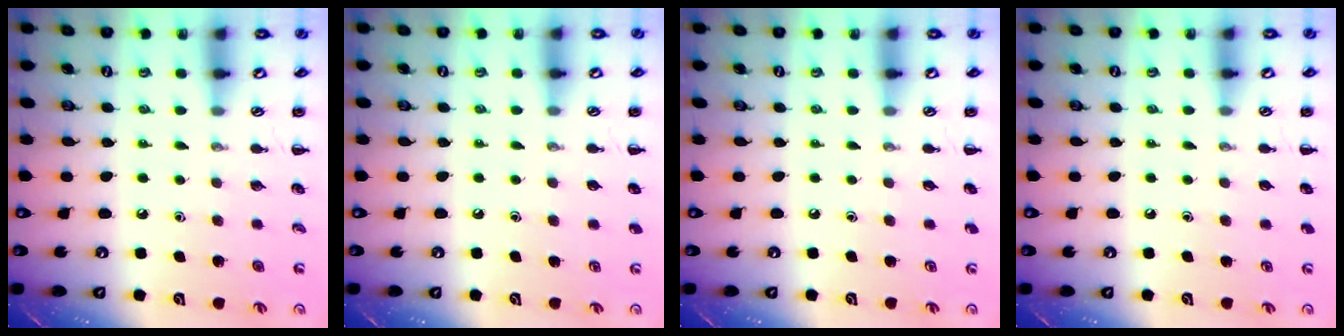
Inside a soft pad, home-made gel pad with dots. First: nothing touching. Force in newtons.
{"total": 0.5, "press": 0.1, "slide": 0.5}
{"total": 0.0}
{"total": 0.0}